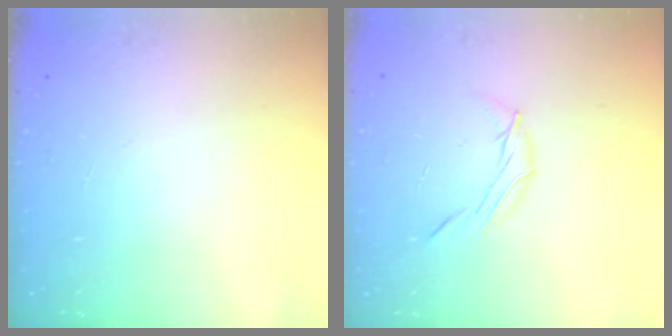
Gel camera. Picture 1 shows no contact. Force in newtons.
{"total": 5.7, "press": 5.6, "slide": 0.9}